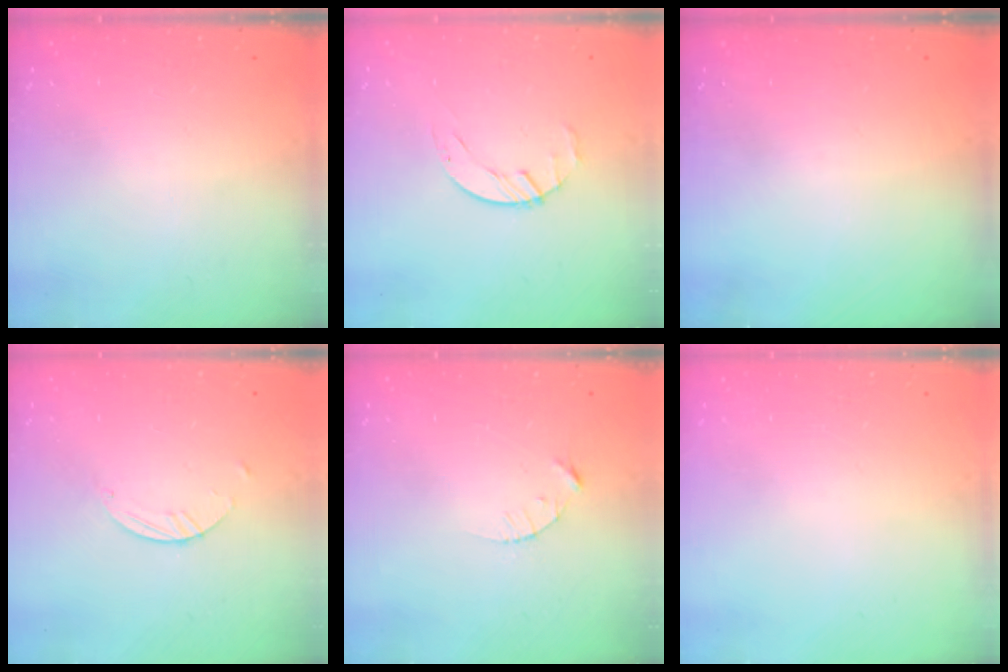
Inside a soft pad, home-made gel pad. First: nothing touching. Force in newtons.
{"total": 1.6, "press": 1.6, "slide": 0.3}
{"total": 0.0}
{"total": 1.8, "press": 1.8, "slide": 0.1}
{"total": 2.1, "press": 2.1, "slide": 0.3}
{"total": 0.0}